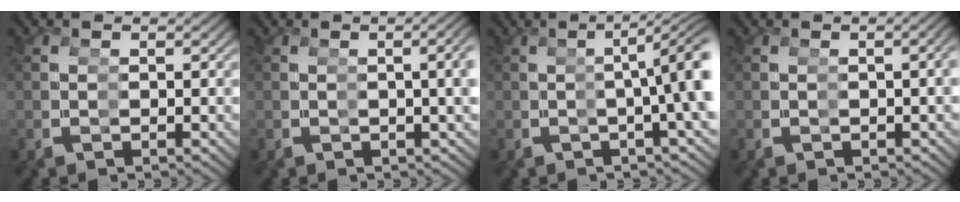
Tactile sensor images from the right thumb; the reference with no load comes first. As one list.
[{"total": 3.6, "force": [0.3, 0.5, 3.6], "torque": [-0.036, 0.016, 0.002]}, {"total": 6.8, "force": [0.2, 1.3, 6.7], "torque": [-0.086, 0.019, -0.003]}, {"total": 1.7, "force": [-0.2, 0.0, 1.7], "torque": [-0.027, 0.005, 0.000]}]